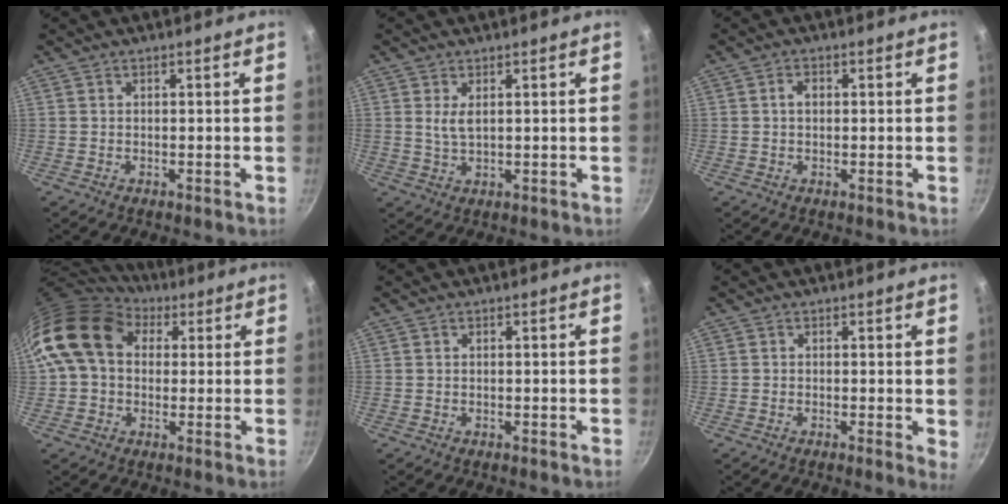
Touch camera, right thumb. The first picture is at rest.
{"total": 3.6, "force": [1.1, 1.5, 3.1], "torque": [-0.059, -0.012, 0.026]}
{"total": 1.9, "force": [0.2, 1.4, 1.3], "torque": [-0.017, 0.005, 0.001]}
{"total": 15.3, "force": [4.6, 11.4, 9.0], "torque": [-0.140, 0.018, 0.067]}
{"total": 0.0}
{"total": 1.8, "force": [0.0, 0.7, 1.7], "torque": [-0.019, -0.005, -0.005]}